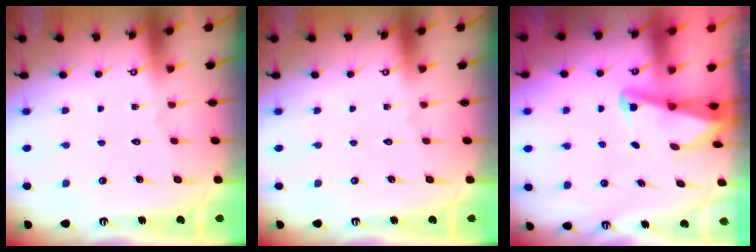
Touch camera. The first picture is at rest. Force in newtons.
{"total": 0.0}
{"total": 2.6, "press": 2.5, "slide": 0.6}